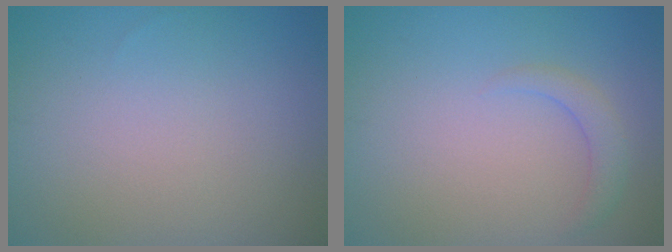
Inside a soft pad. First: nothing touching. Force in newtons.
{"total": 1.6, "press": 1.6, "slide": 0.2}